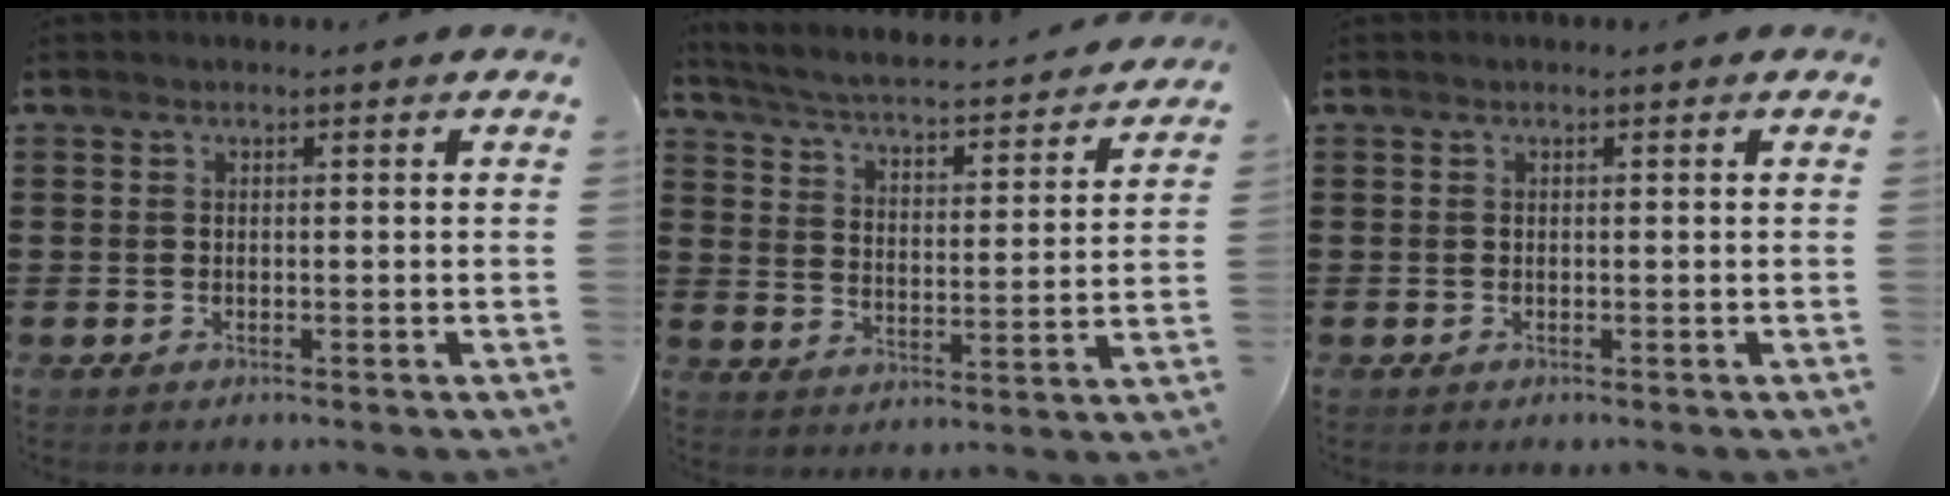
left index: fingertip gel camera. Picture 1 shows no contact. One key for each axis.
{"total": 2.9, "fx": 2.7, "fy": -0.2, "fz": 0.9, "tx": -0.038, "ty": -0.031, "tz": 0.034}
{"total": 0.0}